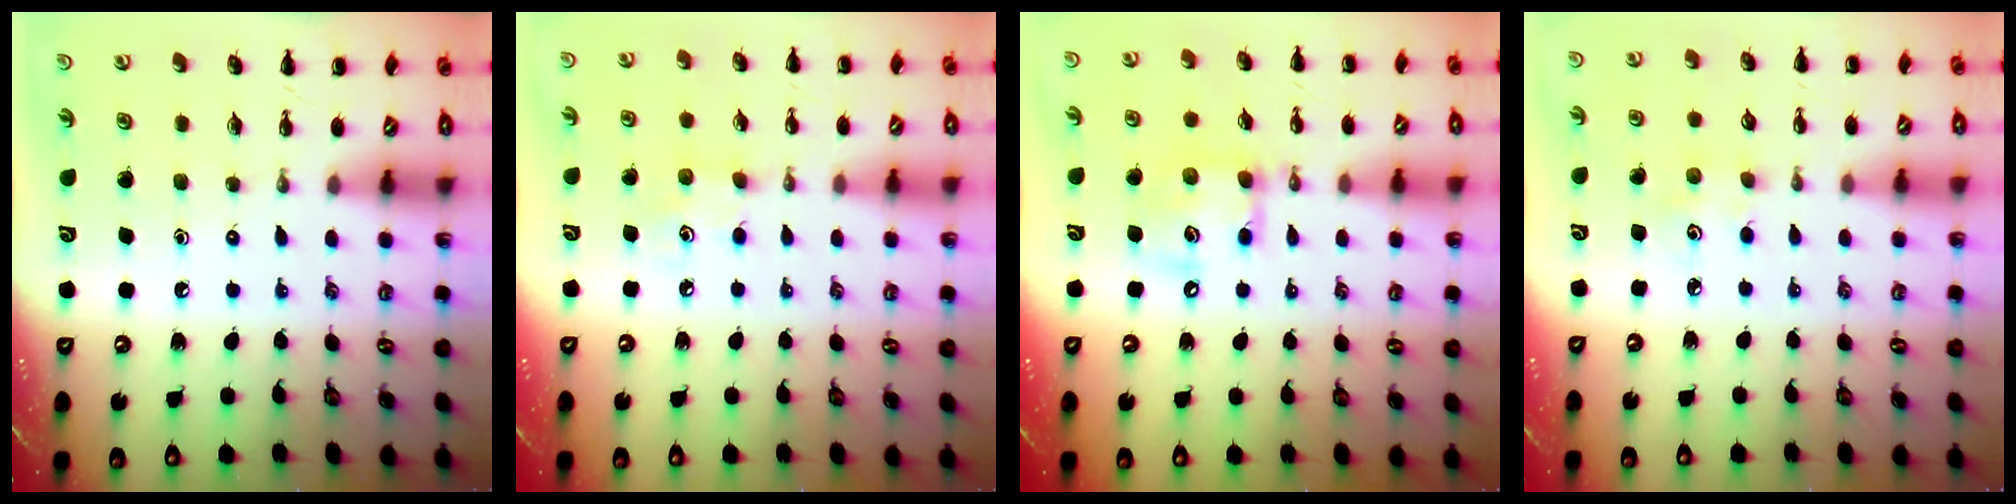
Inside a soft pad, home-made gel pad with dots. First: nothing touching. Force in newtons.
{"total": 4.7, "press": 4.5, "slide": 1.3}
{"total": 11.5, "press": 11.3, "slide": 1.8}
{"total": 2.9, "press": 2.8, "slide": 0.8}